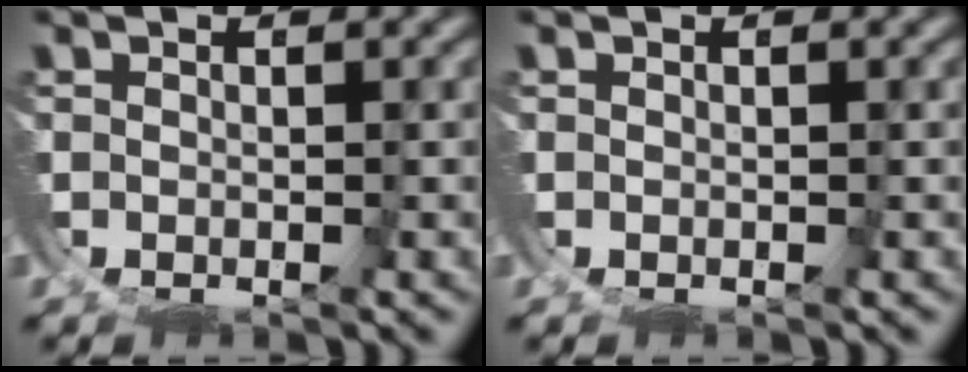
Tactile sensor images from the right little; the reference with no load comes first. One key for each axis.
{"total": 0.0}